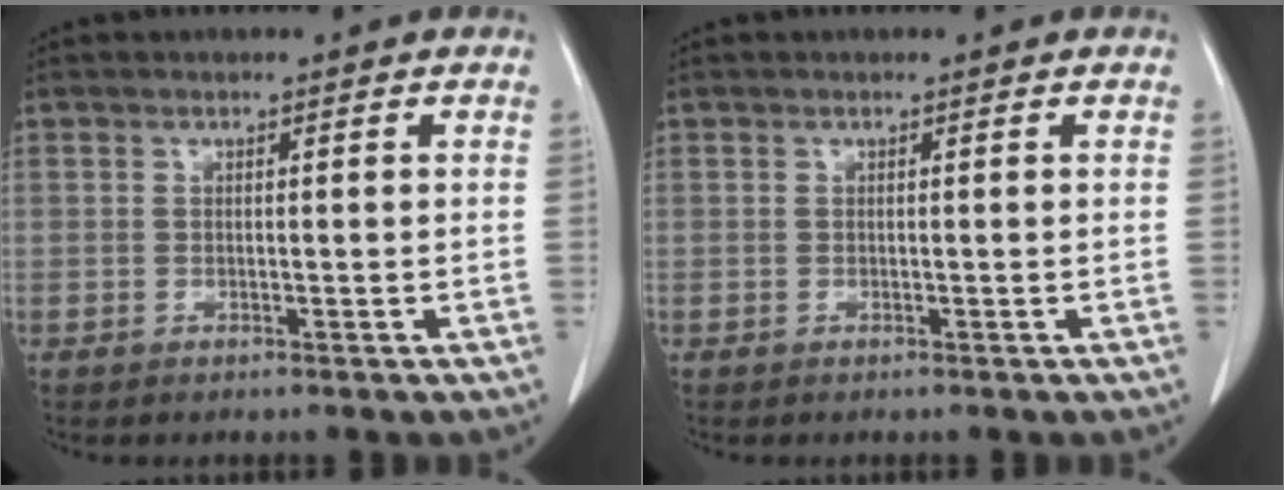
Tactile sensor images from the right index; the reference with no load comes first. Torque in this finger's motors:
{"motor_torque": [0.00, 0.00, 0.00, 0.00]}